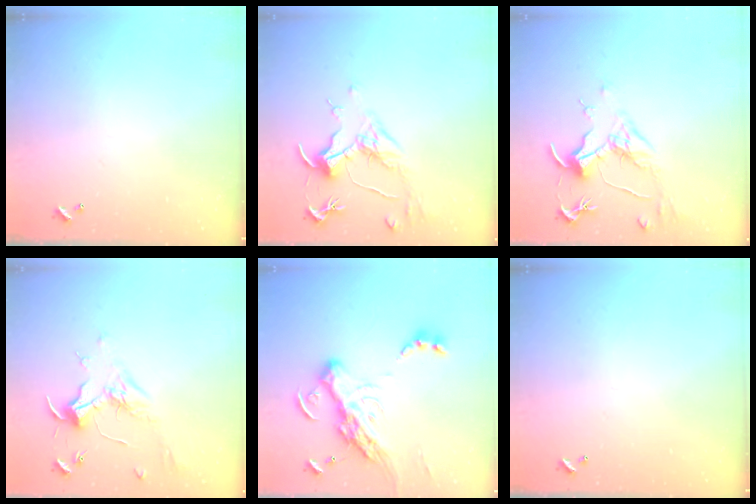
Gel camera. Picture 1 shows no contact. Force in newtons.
{"total": 1.6, "press": 1.3, "slide": 0.9}
{"total": 1.6, "press": 1.4, "slide": 0.7}
{"total": 1.8, "press": 1.7, "slide": 0.7}
{"total": 21.4, "press": 21.3, "slide": 1.9}
{"total": 0.0}